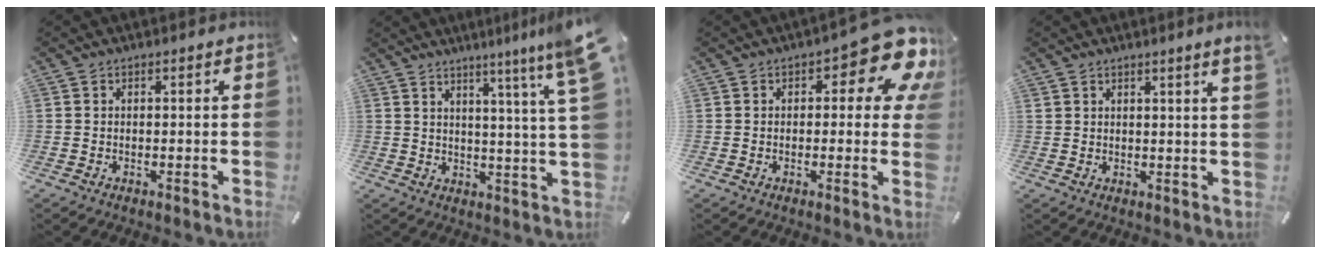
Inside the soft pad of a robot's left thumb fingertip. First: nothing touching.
{"total": 10.5, "force": [6.4, -0.9, 8.3], "torque": [-0.132, -0.043, 0.097]}
{"total": 12.2, "force": [5.5, 5.3, 9.5], "torque": [-0.113, -0.039, 0.090]}
{"total": 2.7, "force": [1.8, -0.2, 2.0], "torque": [-0.031, -0.008, 0.031]}